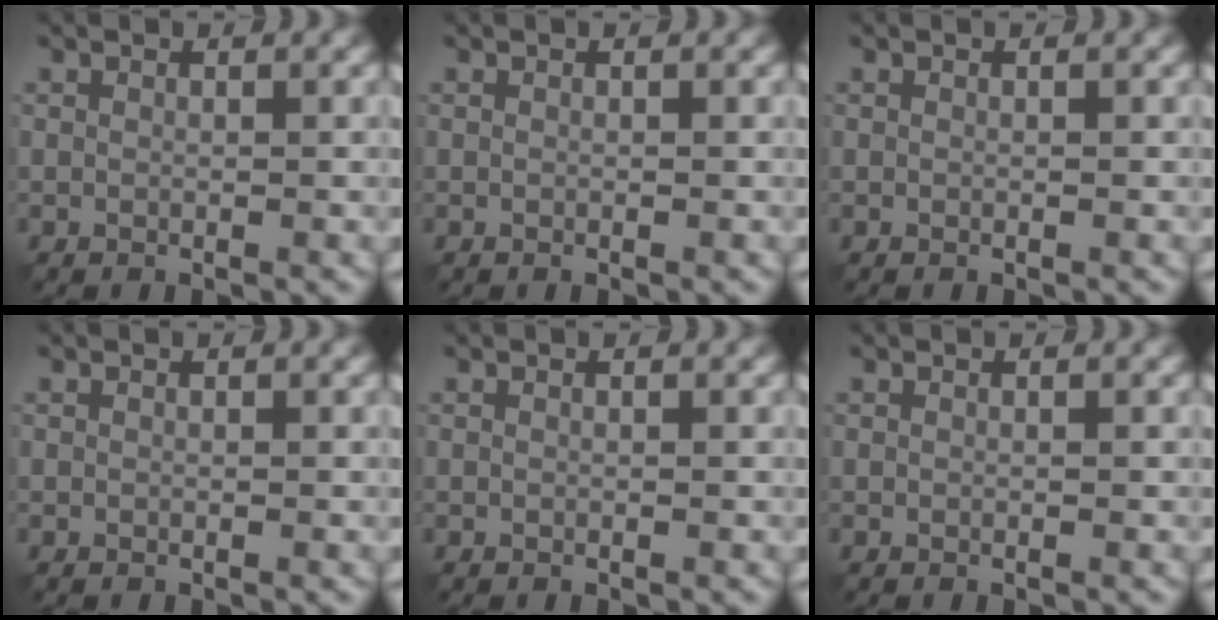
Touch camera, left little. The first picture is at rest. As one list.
[{"total": 0.0}, {"total": 0.0}, {"total": 0.0}, {"total": 0.0}, {"total": 0.0}]